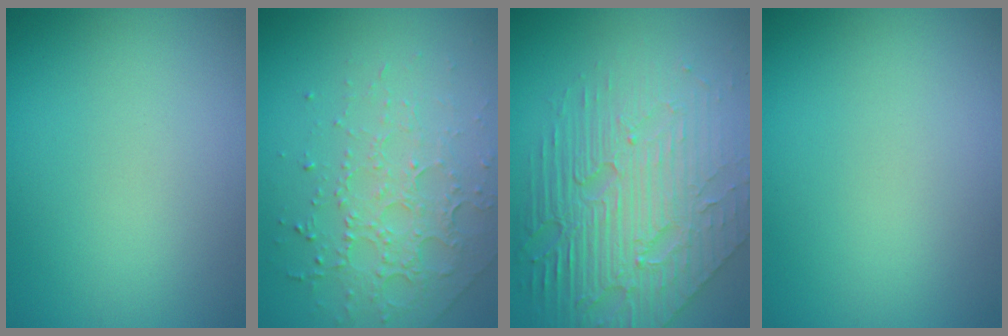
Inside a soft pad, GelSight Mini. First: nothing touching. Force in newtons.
{"total": 4.5, "press": 3.1, "slide": 3.3}
{"total": 8.1, "press": 5.6, "slide": 5.9}
{"total": 0.0}